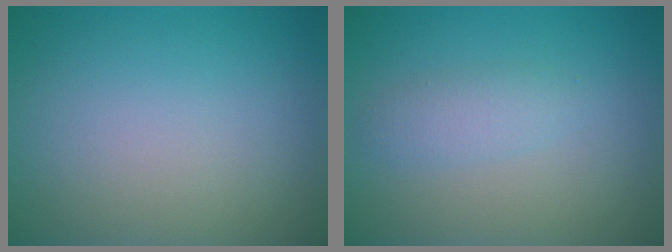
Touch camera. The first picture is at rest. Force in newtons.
{"total": 1.7, "press": 1.7, "slide": 0.0}